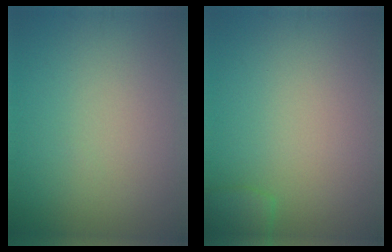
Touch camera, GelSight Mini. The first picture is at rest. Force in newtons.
{"total": 1.9, "press": 1.9, "slide": 0.2}